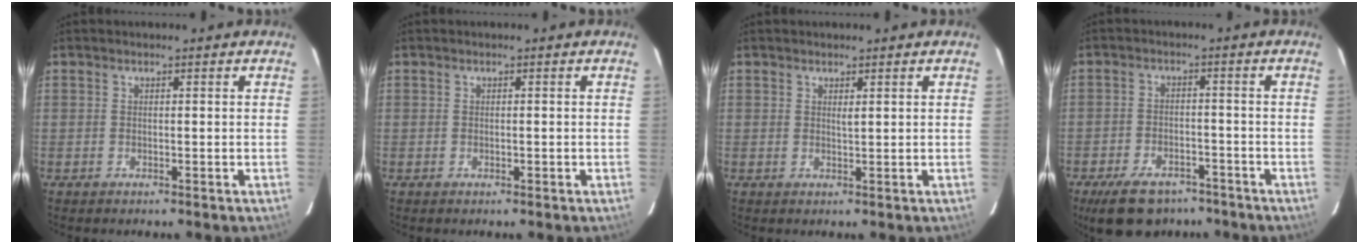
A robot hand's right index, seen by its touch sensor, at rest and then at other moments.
{"total": 0.6, "force": [-0.1, 0.2, 0.6], "torque": [-0.014, -0.002, 0.001]}
{"total": 0.9, "force": [0.5, 0.1, 0.7], "torque": [-0.017, -0.004, 0.009]}
{"total": 10.1, "force": [-7.6, 5.1, 4.2], "torque": [-0.074, -0.001, -0.118]}